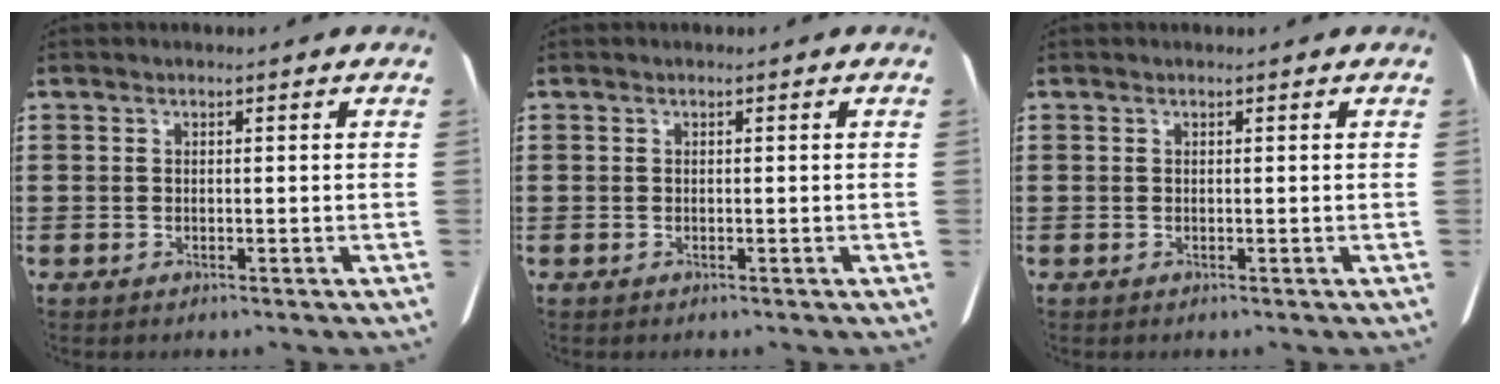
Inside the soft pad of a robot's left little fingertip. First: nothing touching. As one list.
[{"total": 0.0}, {"total": 0.0}]